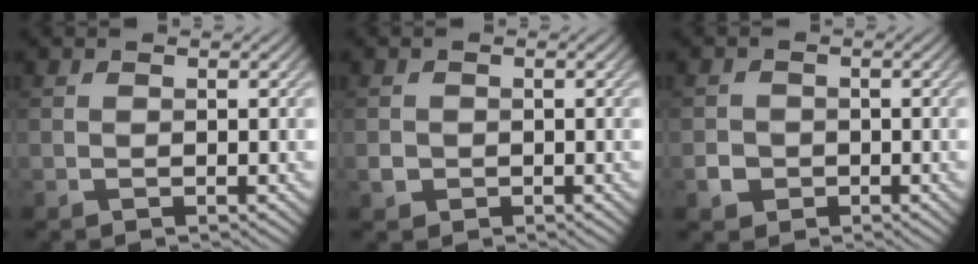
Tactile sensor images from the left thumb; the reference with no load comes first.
{"total": 1.3, "force": [-0.4, 1.2, 0.3], "torque": [-0.005, -0.005, -0.010]}
{"total": 2.0, "force": [-0.8, 1.7, 0.5], "torque": [-0.006, -0.004, -0.017]}